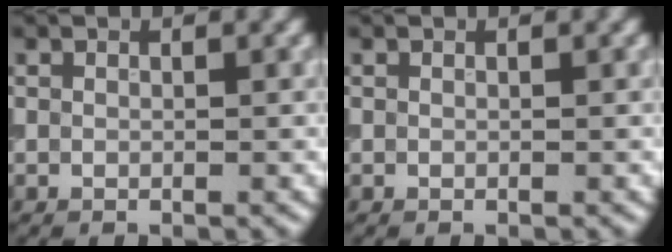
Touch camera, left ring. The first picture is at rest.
{"total": 0.0}